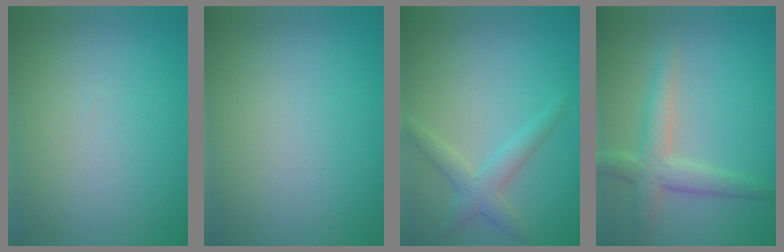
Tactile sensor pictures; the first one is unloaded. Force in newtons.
{"total": 0.0}
{"total": 2.6, "press": 2.6, "slide": 0.0}
{"total": 3.8, "press": 3.8, "slide": 0.2}